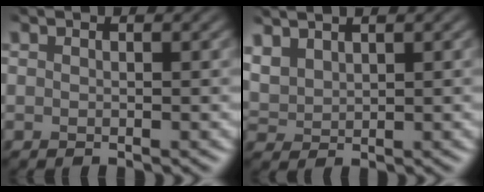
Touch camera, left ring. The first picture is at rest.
{"total": 2.7, "force": [1.9, 1.4, 1.3], "torque": [-0.043, 0.008, 0.046]}